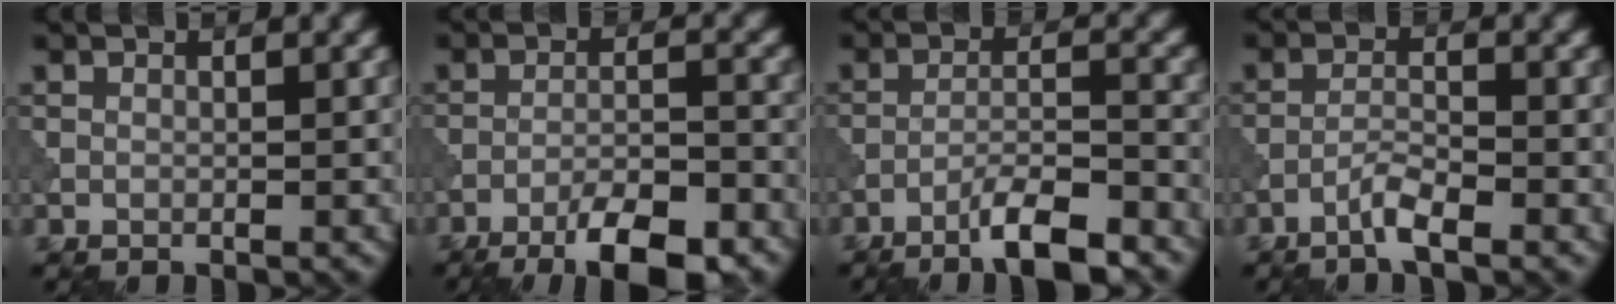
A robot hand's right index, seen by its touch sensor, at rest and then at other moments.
{"total": 7.3, "force": [-5.2, 1.7, 4.9], "torque": [-0.077, 0.003, -0.083]}
{"total": 5.8, "force": [-4.2, 0.8, 3.9], "torque": [-0.065, 0.008, -0.074]}
{"total": 2.3, "force": [-1.7, 0.1, 1.6], "torque": [-0.033, 0.007, -0.041]}